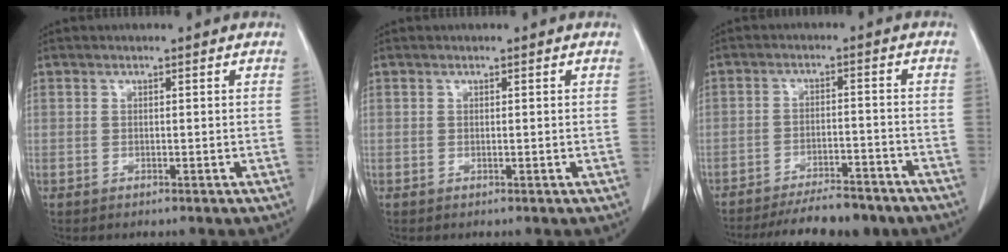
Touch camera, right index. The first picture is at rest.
{"total": 0.0}
{"total": 13.6, "force": [-12.0, 2.9, 5.6], "torque": [-0.083, -0.008, -0.167]}